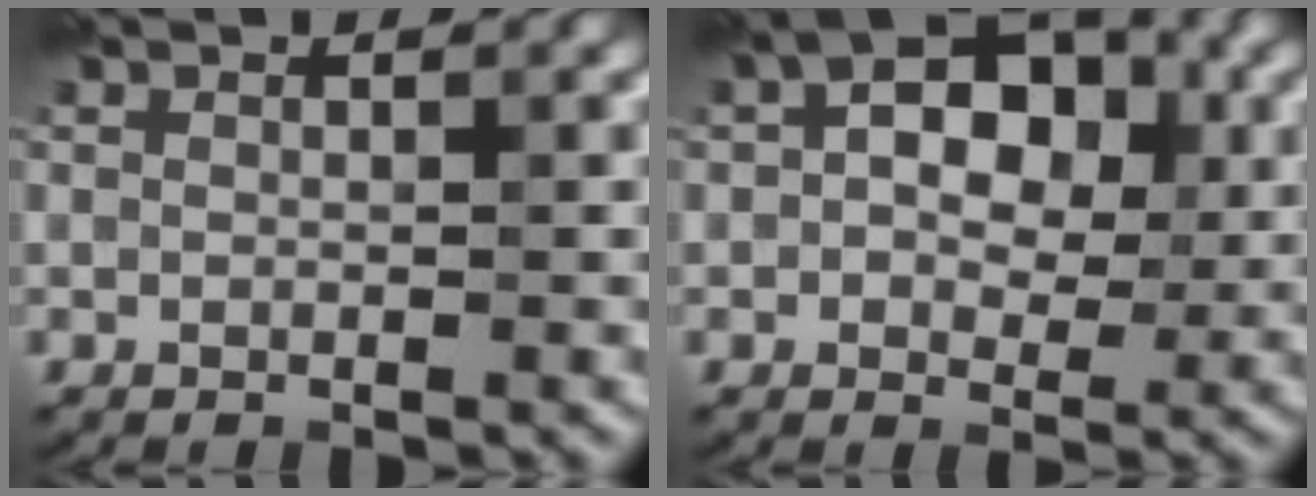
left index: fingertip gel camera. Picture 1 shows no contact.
{"total": 8.4, "force": [1.3, 5.4, 6.3], "torque": [-0.065, 0.027, -0.001]}